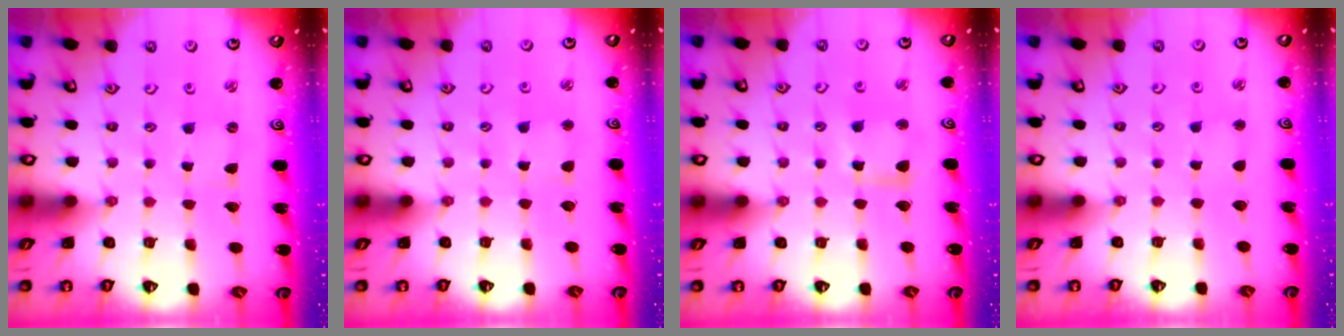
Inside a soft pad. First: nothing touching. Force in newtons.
{"total": 3.0, "press": 2.9, "slide": 0.6}
{"total": 7.7, "press": 7.6, "slide": 1.1}
{"total": 1.7, "press": 1.7, "slide": 0.1}